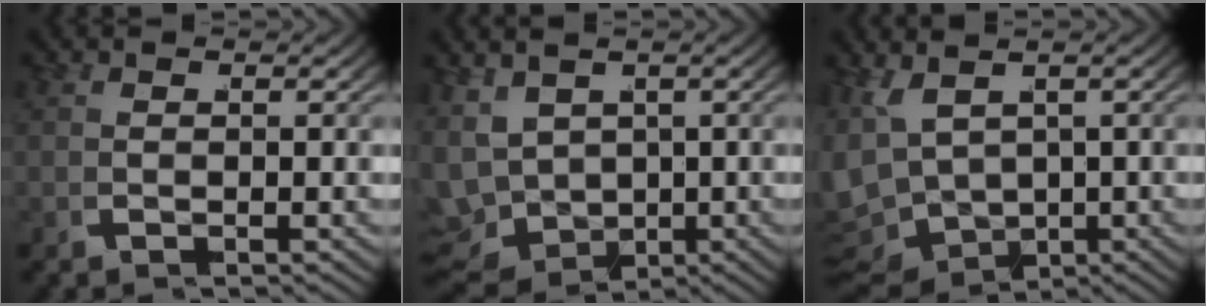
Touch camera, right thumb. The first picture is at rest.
{"total": 8.6, "force": [-1.8, 7.2, 4.4], "torque": [-0.114, -0.046, -0.017]}
{"total": 7.6, "force": [-1.2, 6.2, 4.2], "torque": [-0.111, -0.035, -0.006]}